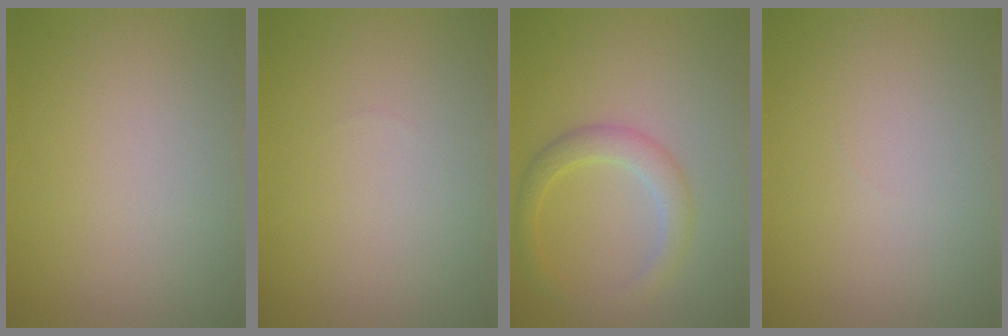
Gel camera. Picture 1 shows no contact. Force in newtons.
{"total": 0.0}
{"total": 2.8, "press": 2.8, "slide": 0.2}
{"total": 0.0}